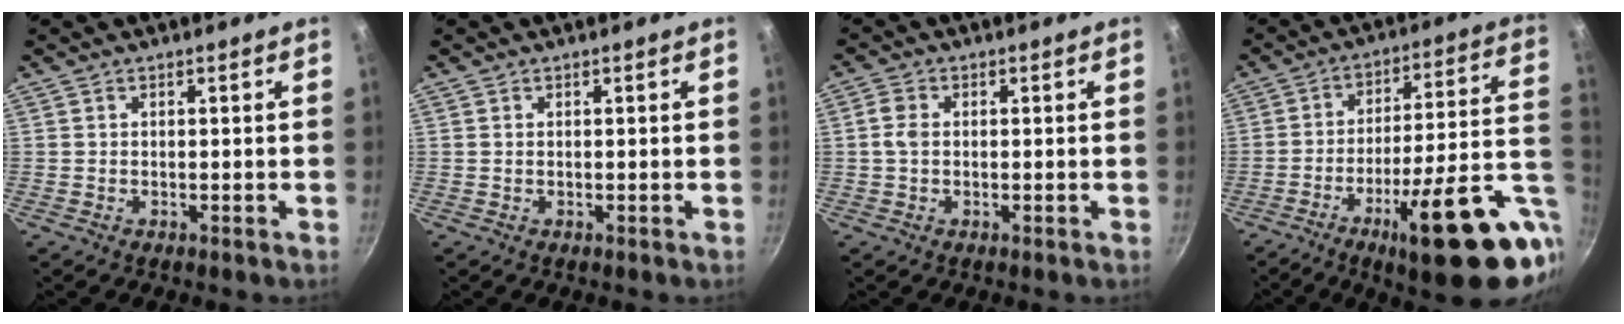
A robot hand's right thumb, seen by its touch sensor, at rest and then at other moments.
{"total": 0.0}
{"total": 3.0, "force": [0.1, 2.2, 2.1], "torque": [-0.041, 0.006, -0.002]}
{"total": 24.3, "force": [-7.6, 5.9, 22.3], "torque": [-0.286, 0.023, -0.102]}